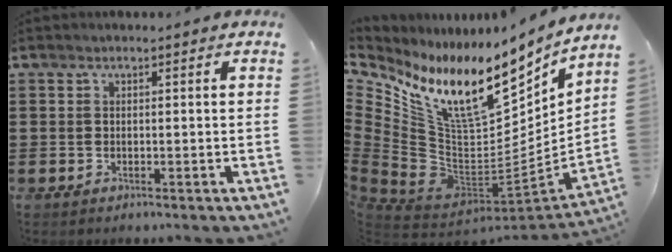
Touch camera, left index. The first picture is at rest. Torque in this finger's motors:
{"motor_torque": [2.14, 0.00, 1.05, 0.21]}